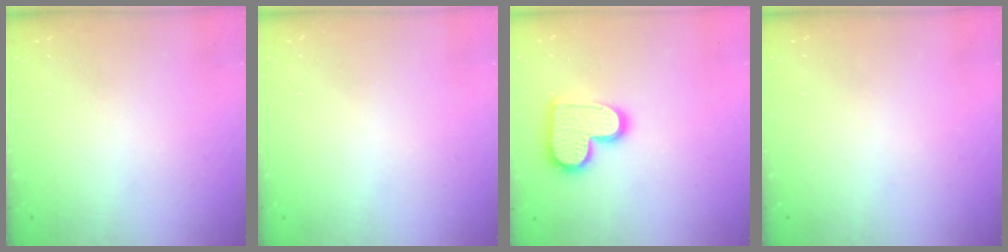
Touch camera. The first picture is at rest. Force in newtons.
{"total": 0.8, "press": 0.5, "slide": 0.6}
{"total": 14.0, "press": 13.9, "slide": 0.5}
{"total": 0.0}